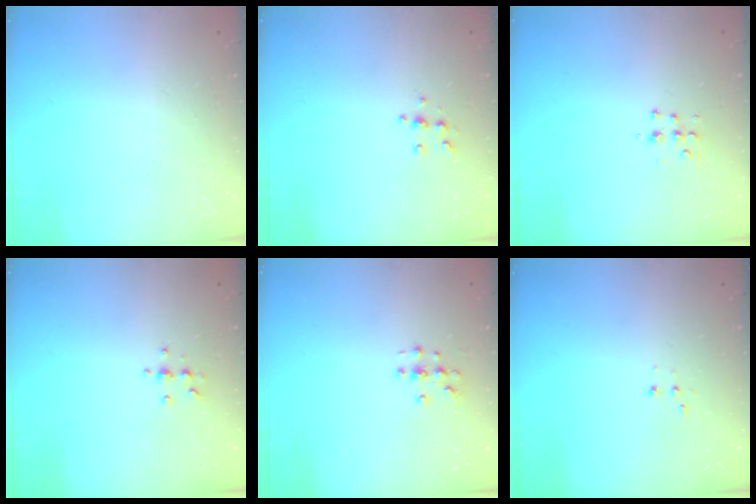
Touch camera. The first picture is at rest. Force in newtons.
{"total": 6.7, "press": 6.7, "slide": 0.8}
{"total": 5.4, "press": 5.3, "slide": 0.7}
{"total": 5.4, "press": 5.1, "slide": 1.7}
{"total": 2.8, "press": 2.8, "slide": 0.3}
{"total": 2.8, "press": 2.7, "slide": 0.7}